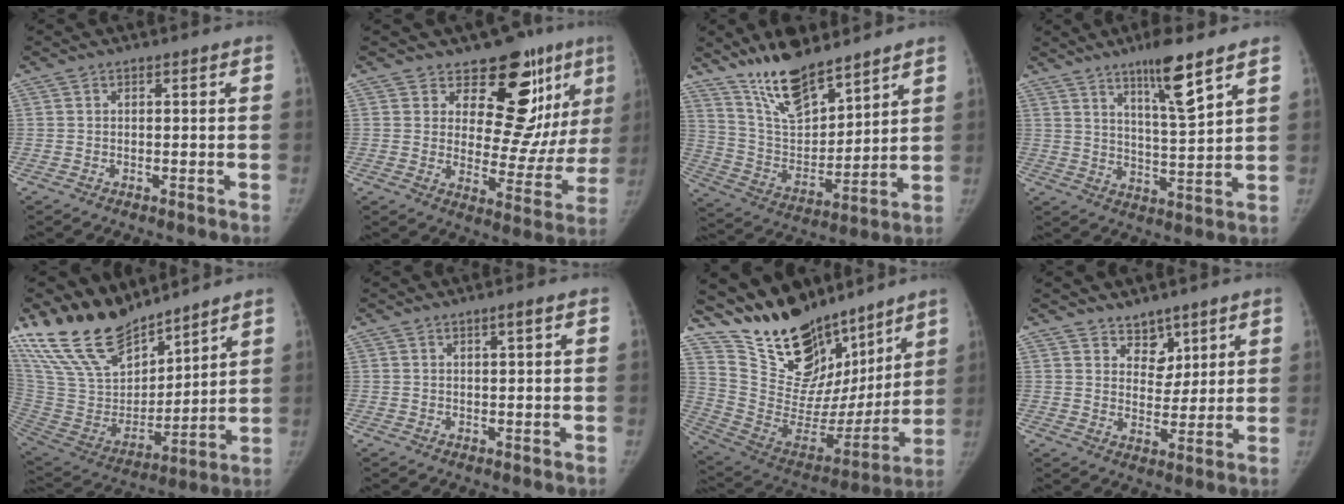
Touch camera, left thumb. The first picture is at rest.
{"total": 15.0, "force": [8.9, 7.4, 9.5], "torque": [-0.061, -0.060, 0.124]}
{"total": 16.0, "force": [12.5, 5.4, 8.4], "torque": [-0.113, -0.077, 0.237]}
{"total": 10.2, "force": [6.6, 1.0, 7.8], "torque": [-0.125, -0.047, 0.113]}
{"total": 21.3, "force": [17.7, 8.5, 8.3], "torque": [-0.126, -0.086, 0.347]}
{"total": 1.3, "force": [0.6, 0.0, 1.1], "torque": [-0.018, -0.001, 0.010]}
{"total": 26.2, "force": [20.2, 12.7, 10.8], "torque": [-0.140, -0.099, 0.340]}
{"total": 5.6, "force": [4.1, 3.6, 1.3], "torque": [0.014, -0.030, 0.070]}